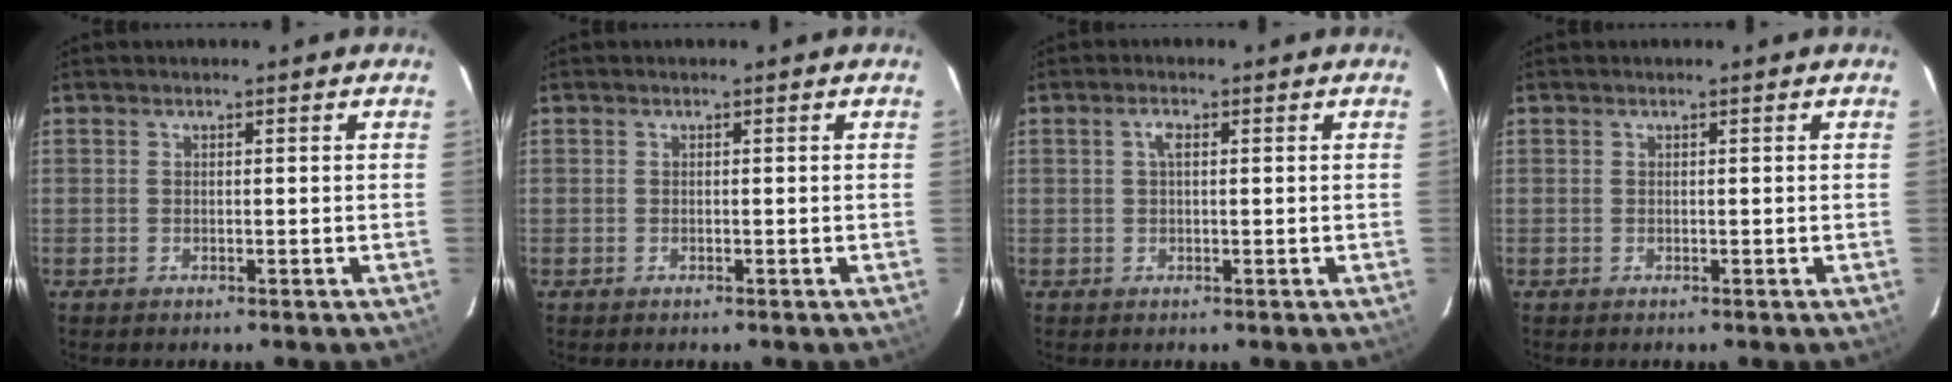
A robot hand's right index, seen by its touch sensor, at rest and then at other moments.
{"total": 0.0}
{"total": 1.7, "force": [0.4, 0.6, 1.5], "torque": [-0.031, 0.006, 0.006]}
{"total": 0.0}